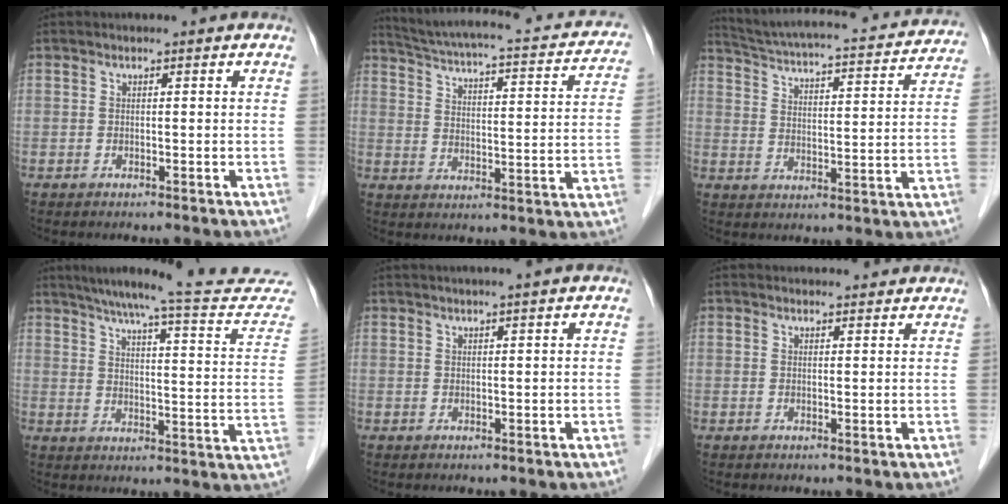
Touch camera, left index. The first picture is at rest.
{"total": 21.5, "force": [18.0, 4.7, 10.7], "torque": [-0.163, 0.005, 0.225]}
{"total": 22.5, "force": [20.6, 3.1, 8.6], "torque": [-0.144, -0.011, 0.269]}
{"total": 24.3, "force": [22.5, 0.6, 9.3], "torque": [-0.132, -0.072, 0.275]}
{"total": 3.9, "force": [3.2, -0.9, 2.0], "torque": [-0.022, 0.019, 0.048]}
{"total": 5.8, "force": [5.6, 0.9, 1.0], "torque": [-0.010, 0.022, 0.061]}